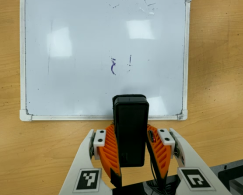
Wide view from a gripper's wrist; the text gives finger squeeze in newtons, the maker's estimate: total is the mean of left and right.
{"total": 6.4, "left": 5.8, "right": 7.1}